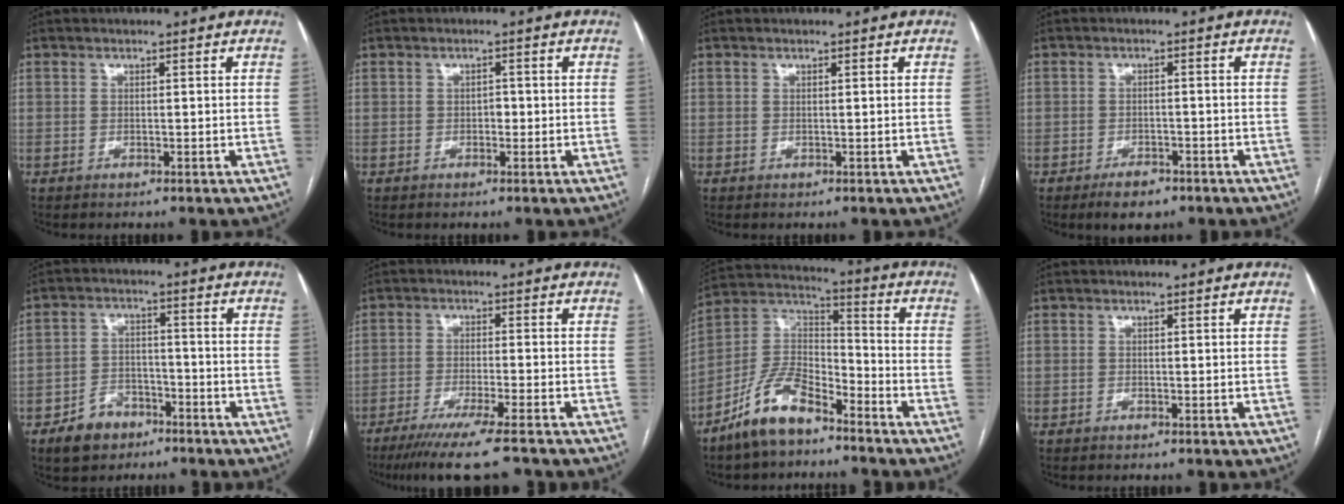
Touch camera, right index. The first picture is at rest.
{"total": 1.1, "force": [-0.3, 0.6, 0.8], "torque": [-0.008, 0.003, -0.006]}
{"total": 0.0}
{"total": 3.8, "force": [-2.7, 1.9, 2.0], "torque": [-0.033, 0.000, -0.037]}
{"total": 6.4, "force": [-4.3, 3.9, 2.6], "torque": [-0.054, 0.010, -0.071]}
{"total": 11.4, "force": [-8.9, -0.1, 7.1], "torque": [-0.107, -0.029, -0.140]}
{"total": 11.6, "force": [-8.3, 4.6, 6.7], "torque": [-0.138, 0.020, -0.161]}
{"total": 0.0}